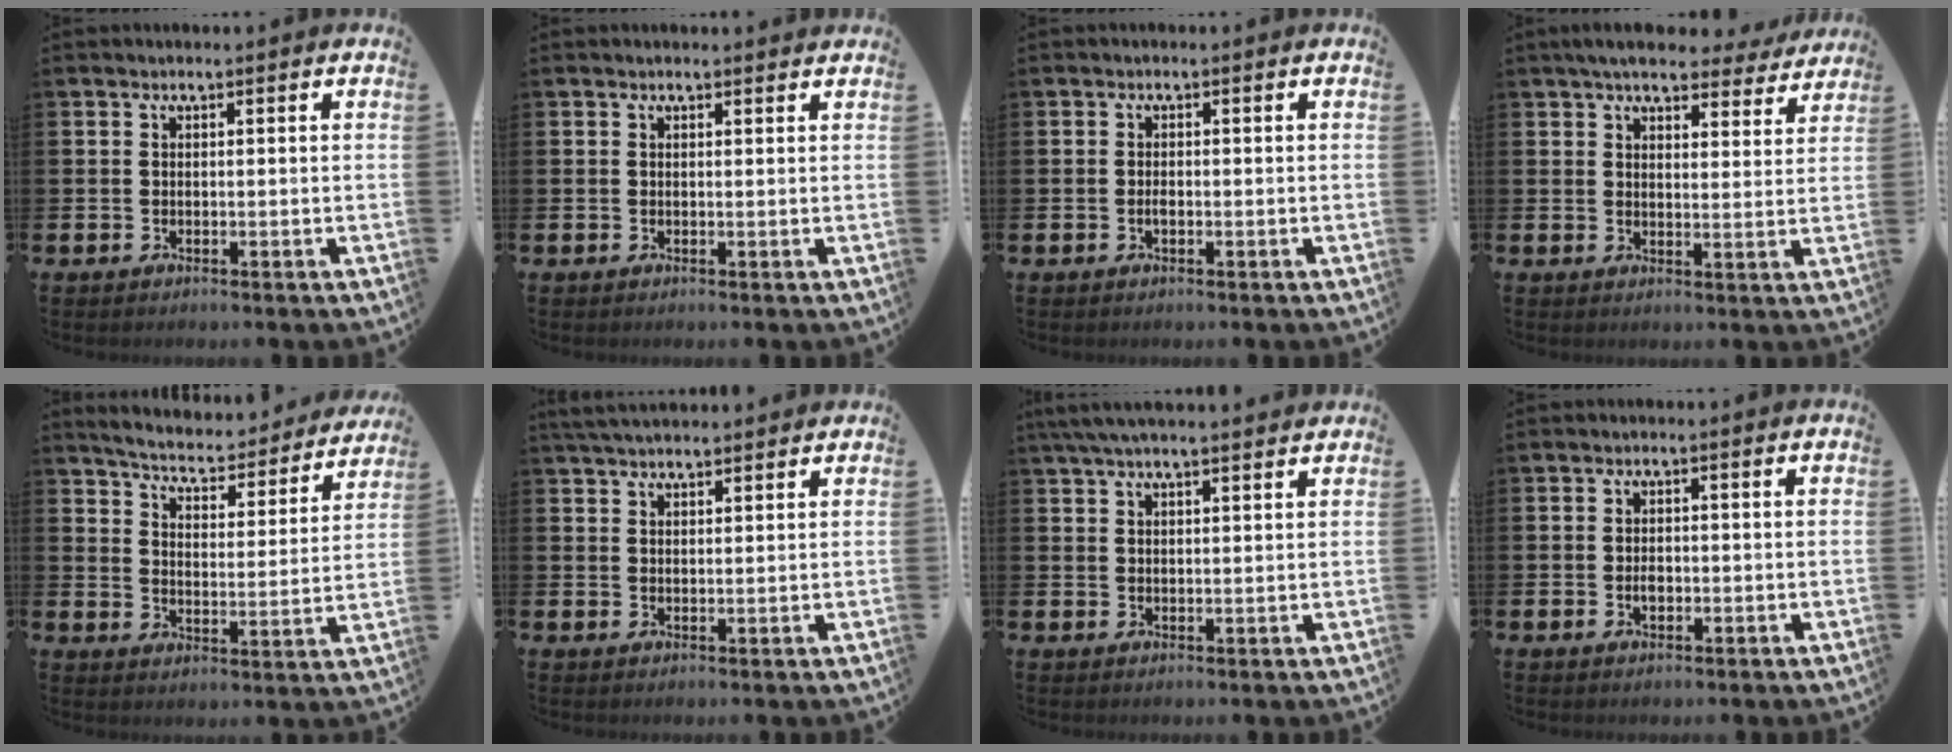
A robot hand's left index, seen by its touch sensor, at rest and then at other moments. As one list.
[{"total": 0.6, "force": [0.6, 0.1, 0.2], "torque": [0.011, -0.004, 0.007]}, {"total": 1.0, "force": [-0.3, 0.4, 0.9], "torque": [-0.017, -0.001, -0.006]}, {"total": 6.0, "force": [5.5, 1.6, 1.7], "torque": [-0.038, -0.025, 0.096]}, {"total": 5.1, "force": [4.9, 0.8, 1.1], "torque": [-0.045, -0.046, 0.078]}, {"total": 3.5, "force": [3.4, 0.6, 0.9], "torque": [-0.019, -0.010, 0.062]}, {"total": 4.2, "force": [3.7, 0.4, 2.0], "torque": [-0.040, -0.007, 0.067]}, {"total": 1.7, "force": [-0.3, 1.1, 1.2], "torque": [-0.015, 0.002, -0.008]}]